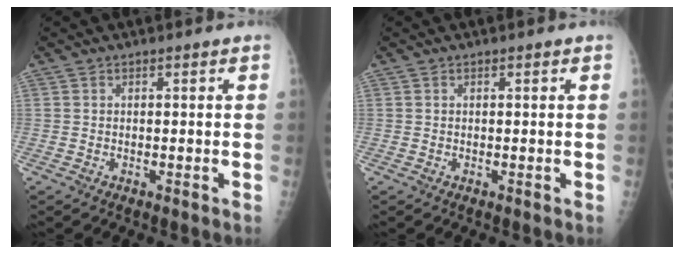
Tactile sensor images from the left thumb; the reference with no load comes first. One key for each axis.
{"total": 0.0}